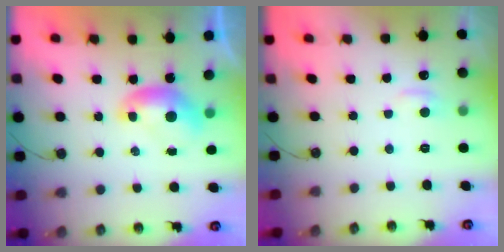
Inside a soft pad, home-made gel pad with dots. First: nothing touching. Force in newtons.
{"total": 0.8, "press": 0.2, "slide": 0.8}